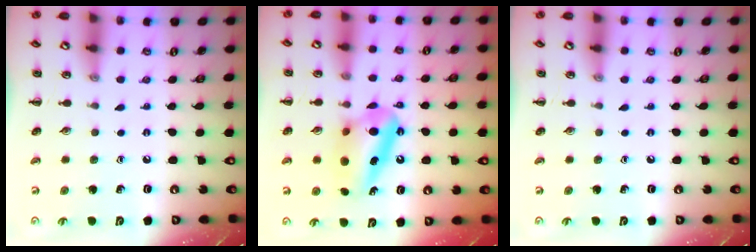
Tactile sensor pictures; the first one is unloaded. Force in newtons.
{"total": 11.5, "press": 11.4, "slide": 1.6}
{"total": 0.0}